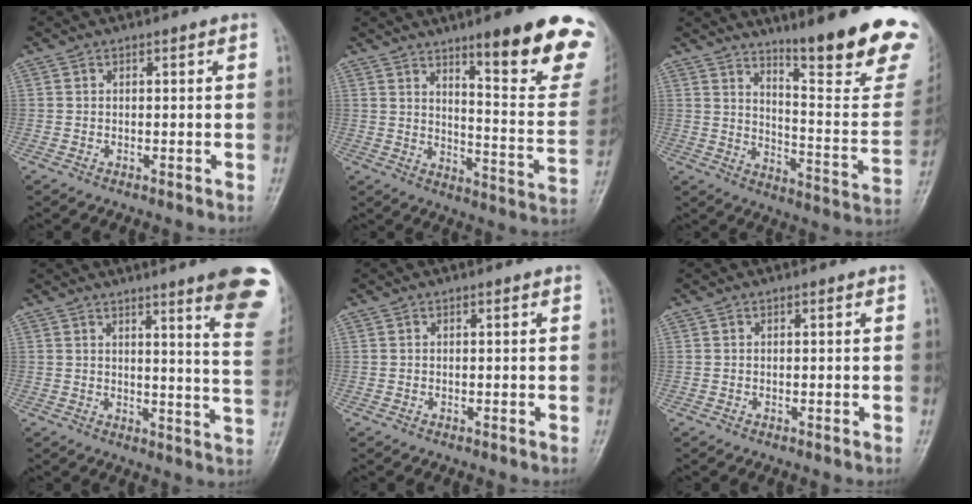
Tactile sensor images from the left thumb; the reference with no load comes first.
{"total": 20.7, "force": [12.6, 3.8, 15.9], "torque": [-0.172, -0.074, 0.179]}
{"total": 22.2, "force": [15.4, 3.6, 15.5], "torque": [-0.184, -0.108, 0.218]}
{"total": 15.4, "force": [9.8, 1.2, 11.9], "torque": [-0.121, -0.057, 0.104]}
{"total": 0.0}
{"total": 0.0}